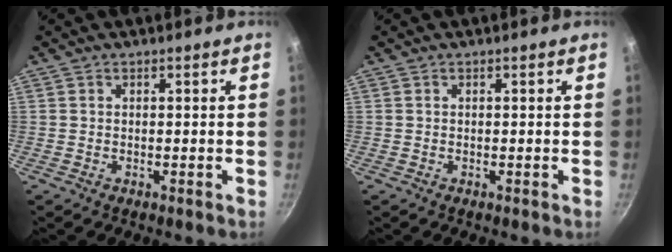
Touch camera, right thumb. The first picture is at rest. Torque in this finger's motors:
{"motor_torque": [-0.16, 0.16, 0.01, -0.01, 0.04]}